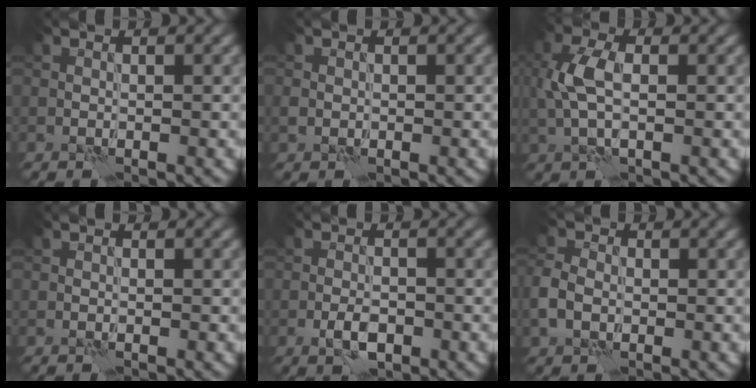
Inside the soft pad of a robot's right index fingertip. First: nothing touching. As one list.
[{"total": 0.7, "force": [0.1, 0.7, 0.1], "torque": [-0.002, -0.003, -0.001]}, {"total": 3.7, "force": [0.5, 2.0, 3.0], "torque": [-0.071, 0.006, 0.007]}, {"total": 0.0}, {"total": 2.2, "force": [-1.0, 1.2, 1.6], "torque": [-0.029, 0.000, -0.021]}, {"total": 2.9, "force": [-0.4, 2.4, 1.6], "torque": [-0.043, 0.002, -0.018]}]